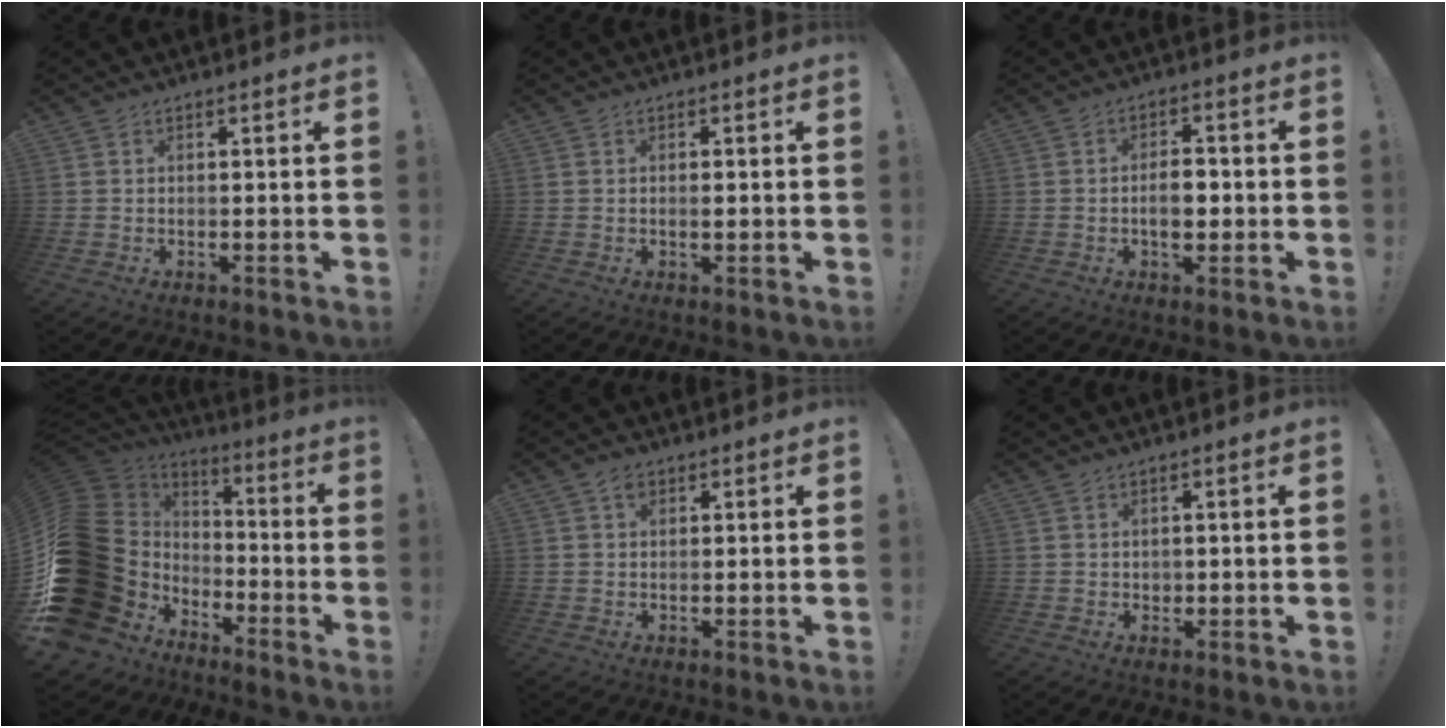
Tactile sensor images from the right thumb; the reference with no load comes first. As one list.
[{"total": 1.0, "force": [-0.3, 0.3, 0.9], "torque": [-0.003, -0.004, -0.009]}, {"total": 5.9, "force": [-1.2, 3.5, 4.5], "torque": [-0.068, 0.005, -0.026]}, {"total": 24.5, "force": [-2.9, 19.7, 14.2], "torque": [-0.232, -0.010, 0.028]}, {"total": 2.3, "force": [1.2, 1.6, 1.2], "torque": [-0.009, -0.001, 0.018]}, {"total": 1.3, "force": [0.3, 1.2, 0.3], "torque": [-0.001, 0.001, 0.005]}]